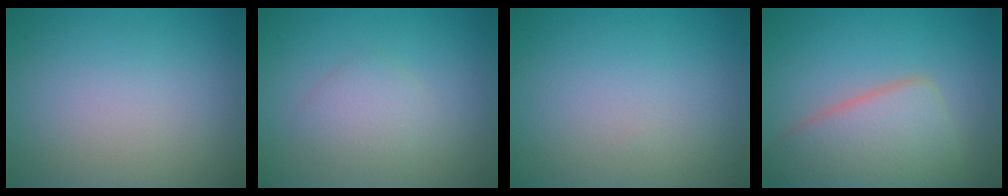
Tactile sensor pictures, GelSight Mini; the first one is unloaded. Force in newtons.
{"total": 2.1, "press": 2.1, "slide": 0.1}
{"total": 0.0}
{"total": 6.5, "press": 6.5, "slide": 0.2}